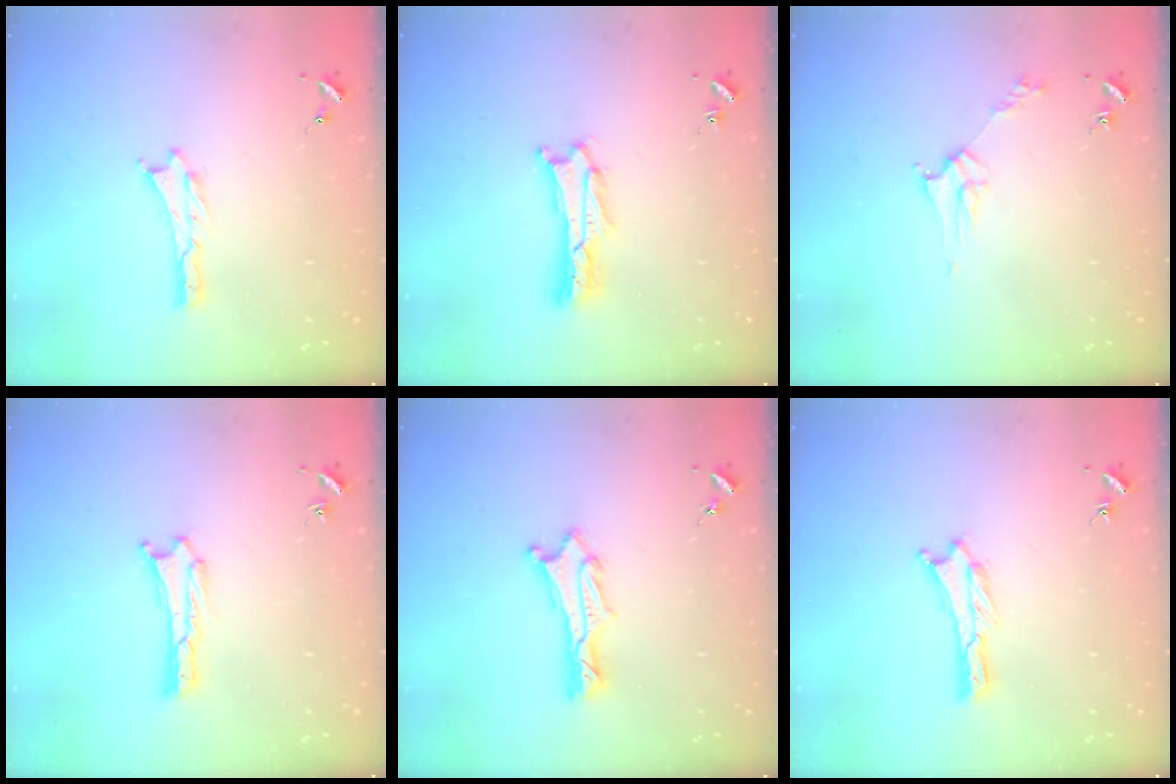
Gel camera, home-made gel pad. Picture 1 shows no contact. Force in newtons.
{"total": 1.7, "press": 1.7, "slide": 0.3}
{"total": 2.8, "press": 2.8, "slide": 0.3}
{"total": 0.0}
{"total": 1.3, "press": 1.3, "slide": 0.1}
{"total": 0.0}